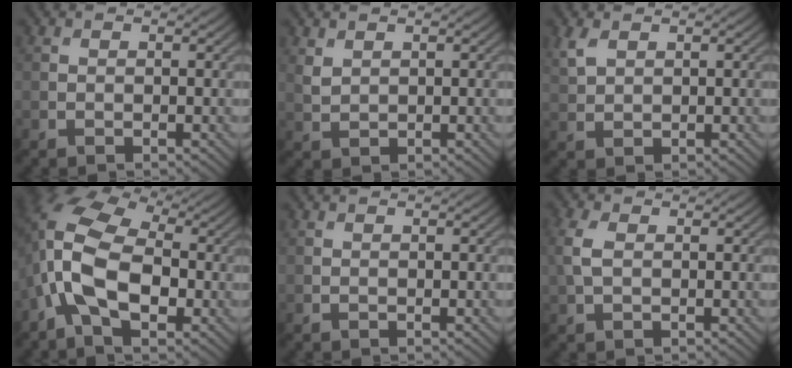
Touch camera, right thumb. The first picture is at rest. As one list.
[{"total": 1.6, "force": [1.1, 0.9, 0.8], "torque": [-0.026, -0.003, 0.027]}, {"total": 2.7, "force": [1.6, 1.5, 1.6], "torque": [-0.046, 0.002, 0.039]}, {"total": 13.9, "force": [-2.5, 8.1, 11.1], "torque": [-0.256, -0.002, -0.063]}, {"total": 0.0}, {"total": 3.5, "force": [0.4, 2.2, 2.7], "torque": [-0.085, 0.006, 0.006]}]